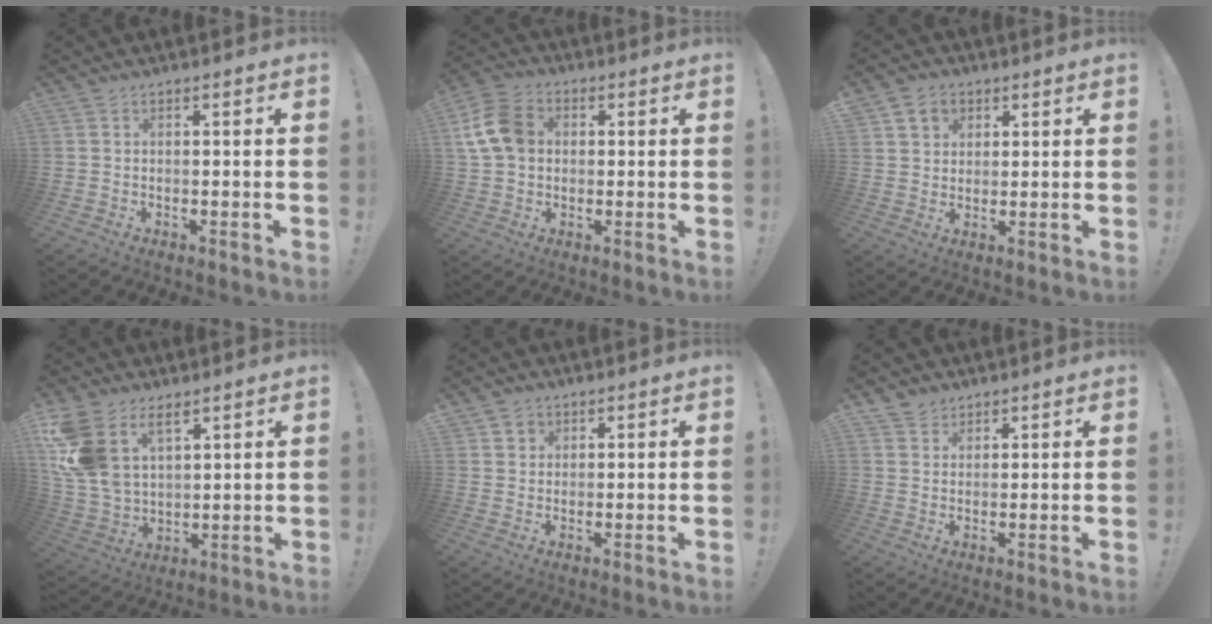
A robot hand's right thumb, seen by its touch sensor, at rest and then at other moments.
{"total": 11.7, "force": [1.8, 9.0, 7.3], "torque": [-0.134, 0.012, 0.038]}
{"total": 6.3, "force": [3.0, 5.3, 1.7], "torque": [-0.021, -0.011, 0.060]}
{"total": 15.0, "force": [7.9, 9.7, 8.3], "torque": [-0.195, -0.042, 0.153]}
{"total": 3.3, "force": [1.8, 2.7, 0.3], "torque": [-0.003, -0.008, 0.033]}
{"total": 3.5, "force": [2.7, 2.3, 0.2], "torque": [0.000, -0.017, 0.048]}